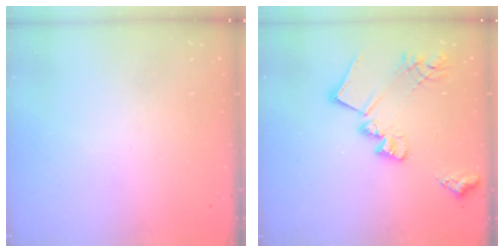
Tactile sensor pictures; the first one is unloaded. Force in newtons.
{"total": 18.4, "press": 18.4, "slide": 1.4}